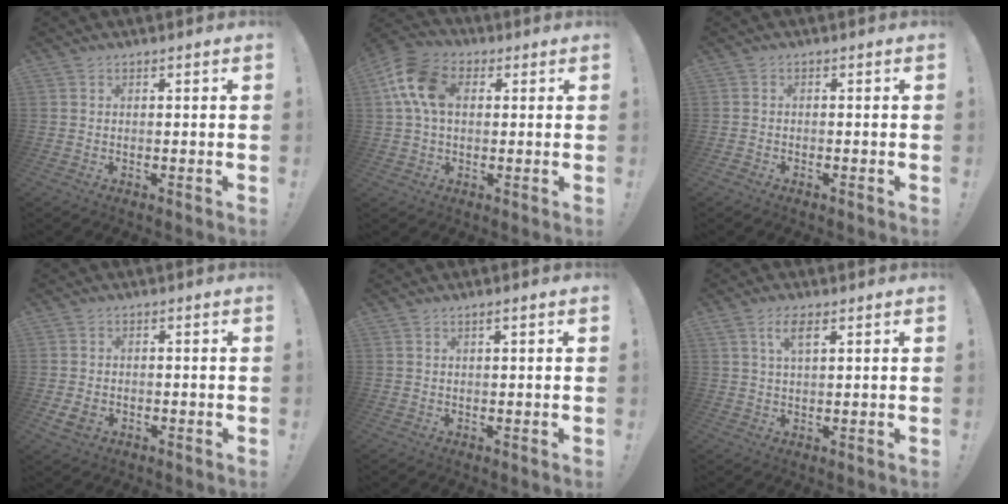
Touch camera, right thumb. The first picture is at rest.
{"total": 13.2, "force": [2.8, 9.0, 9.2], "torque": [-0.177, 0.010, 0.057]}
{"total": 1.1, "force": [-0.9, 0.5, 0.3], "torque": [-0.004, 0.004, -0.017]}
{"total": 4.4, "force": [-1.4, 3.1, 2.7], "torque": [-0.045, 0.006, -0.024]}
{"total": 1.5, "force": [0.6, -0.1, 1.3], "torque": [-0.024, 0.000, 0.008]}
{"total": 4.9, "force": [2.3, 1.7, 4.0], "torque": [-0.075, 0.000, 0.039]}